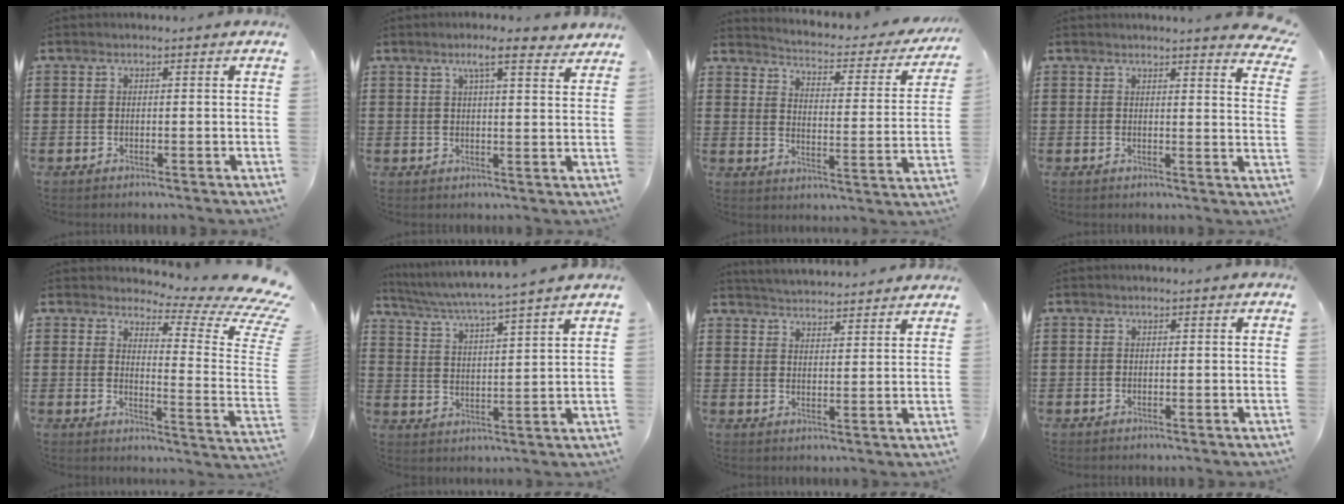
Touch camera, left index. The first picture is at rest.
{"total": 5.6, "force": [4.2, 0.5, 3.7], "torque": [-0.075, -0.006, 0.070]}
{"total": 2.5, "force": [2.4, 0.1, 0.8], "torque": [-0.036, -0.028, 0.029]}
{"total": 2.8, "force": [2.7, -0.4, 0.7], "torque": [-0.016, -0.014, 0.048]}
{"total": 5.6, "force": [4.2, 1.0, 3.6], "torque": [-0.066, -0.045, 0.064]}
{"total": 4.2, "force": [3.8, -1.0, 1.5], "torque": [-0.050, -0.033, 0.057]}
{"total": 4.0, "force": [3.9, -0.3, 0.0], "torque": [-0.013, -0.022, 0.071]}
{"total": 0.0}